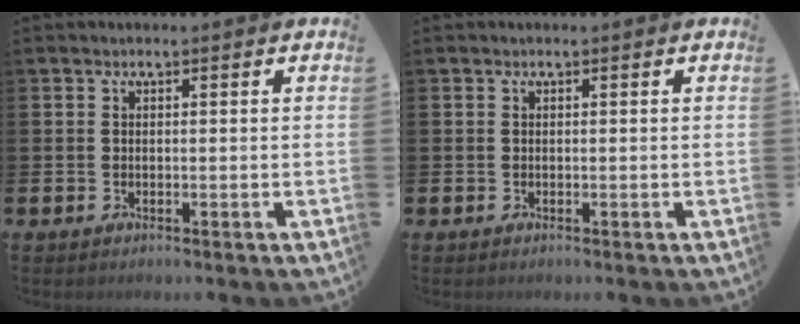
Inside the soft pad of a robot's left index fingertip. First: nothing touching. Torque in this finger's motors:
{"motor_torque": [0.00, 0.00, 0.04, -0.01]}